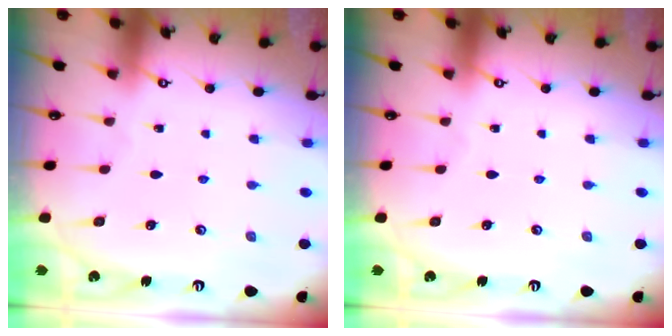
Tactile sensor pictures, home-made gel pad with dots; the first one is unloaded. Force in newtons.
{"total": 0.0}